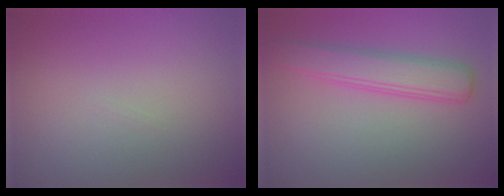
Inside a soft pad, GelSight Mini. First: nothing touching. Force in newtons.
{"total": 4.0, "press": 4.0, "slide": 0.0}